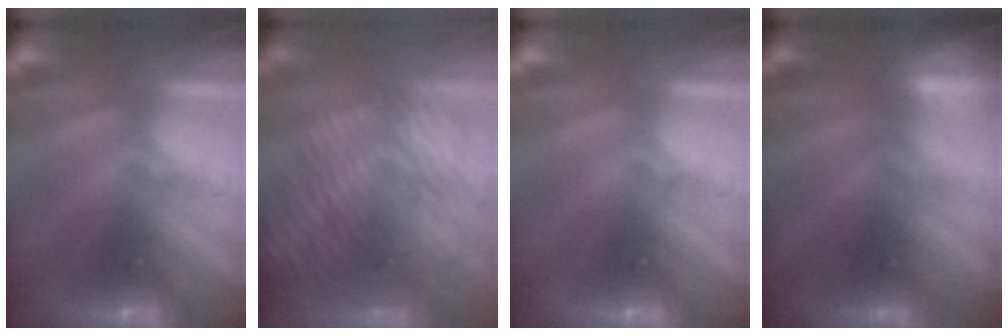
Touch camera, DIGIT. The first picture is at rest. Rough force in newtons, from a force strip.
{"total": 8.4}
{"total": 0.0}
{"total": 5.6}